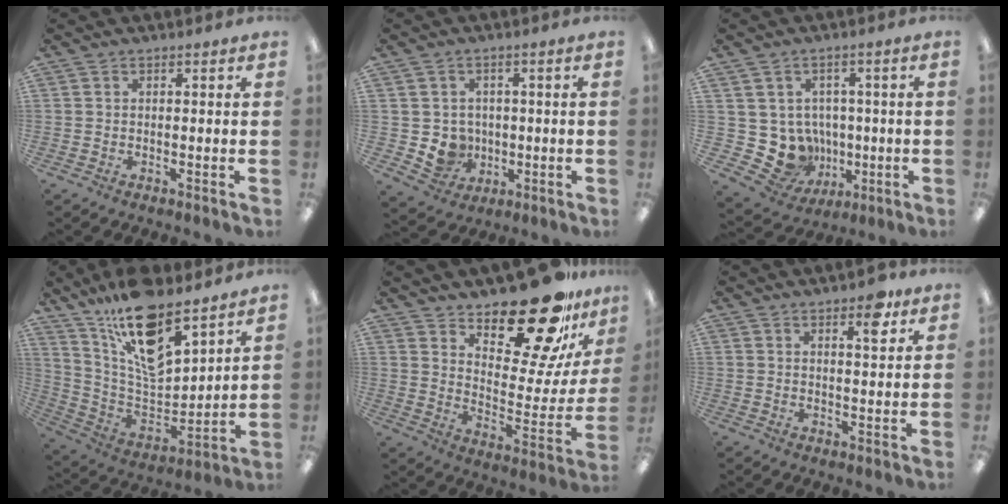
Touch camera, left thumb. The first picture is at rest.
{"total": 6.5, "force": [-0.1, 6.4, 1.3], "torque": [-0.029, 0.002, 0.010]}
{"total": 9.5, "force": [-0.1, 9.1, 2.5], "torque": [-0.074, -0.020, 0.013]}
{"total": 18.3, "force": [13.2, 7.0, 10.6], "torque": [-0.182, -0.086, 0.233]}
{"total": 22.3, "force": [18.1, 7.1, 10.9], "torque": [-0.142, -0.142, 0.299]}
{"total": 5.6, "force": [3.6, 1.8, 3.9], "torque": [-0.038, -0.018, 0.054]}